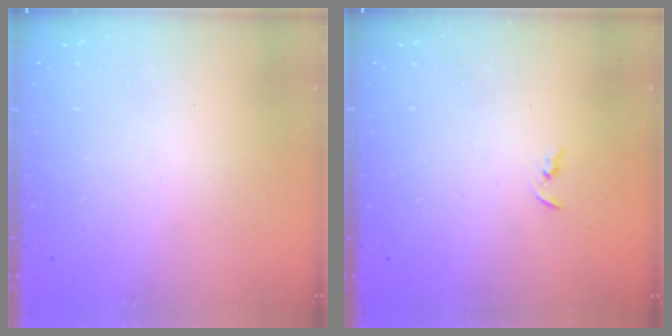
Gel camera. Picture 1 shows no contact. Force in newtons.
{"total": 2.4, "press": 2.3, "slide": 0.2}